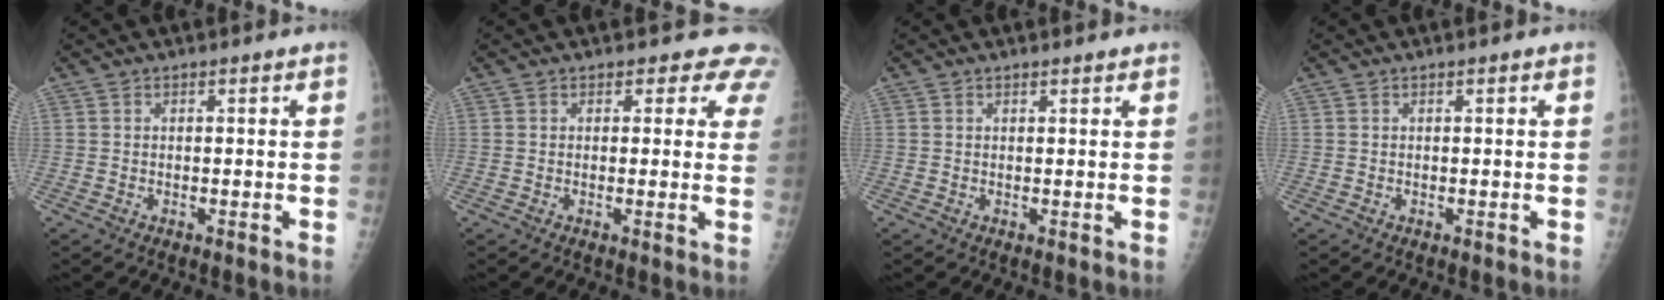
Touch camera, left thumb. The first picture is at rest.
{"total": 5.0, "force": [4.1, 2.7, 1.0], "torque": [0.028, -0.018, 0.024]}
{"total": 0.8, "force": [0.8, 0.2, 0.3], "torque": [-0.005, -0.003, 0.011]}
{"total": 0.0}